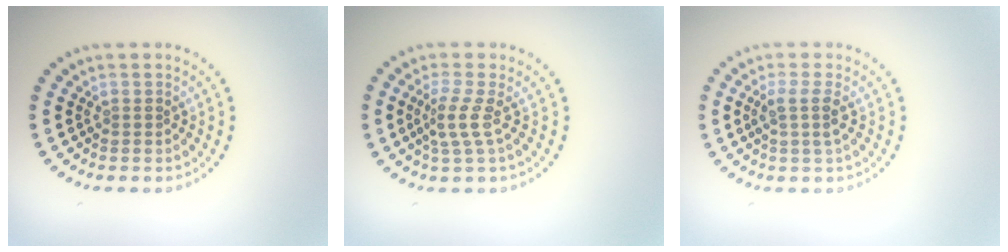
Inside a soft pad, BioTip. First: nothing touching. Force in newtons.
{"total": 2.3, "press": 1.5, "slide": 1.8}
{"total": 1.9, "press": 1.5, "slide": 1.1}